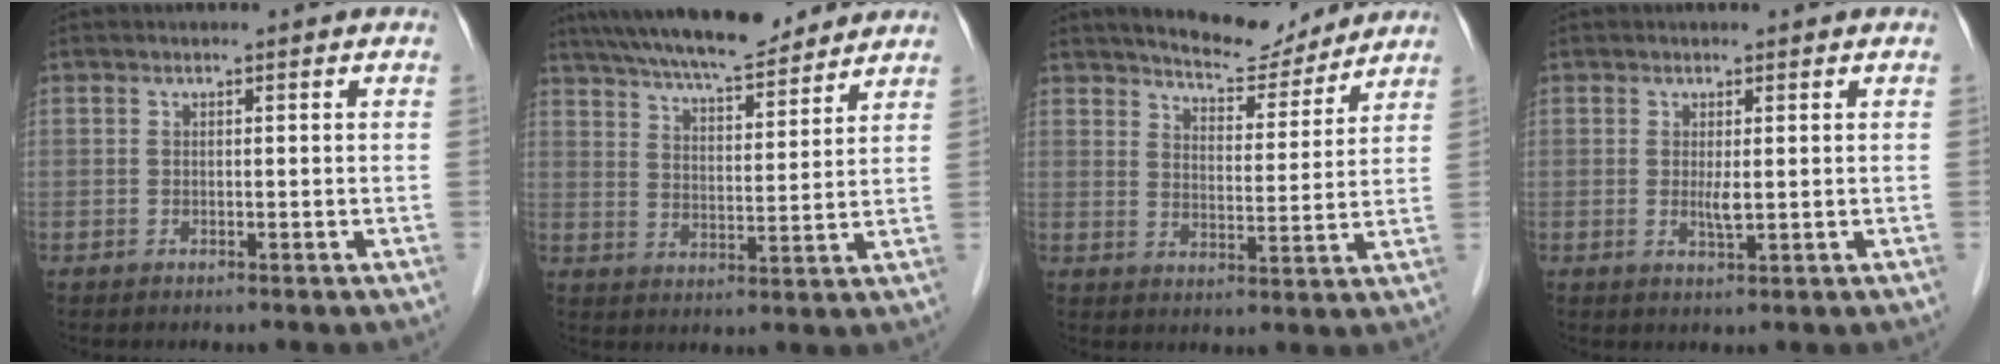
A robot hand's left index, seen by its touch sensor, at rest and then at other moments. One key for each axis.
{"total": 14.3, "fx": 12.6, "fy": 2.3, "fz": 6.4, "tx": -0.110, "ty": 0.011, "tz": 0.202}
{"total": 8.9, "fx": 8.3, "fy": 2.1, "fz": 2.4, "tx": -0.036, "ty": -0.009, "tz": 0.125}
{"total": 1.7, "fx": -0.4, "fy": 0.1, "fz": 1.7, "tx": -0.036, "ty": -0.011, "tz": -0.002}